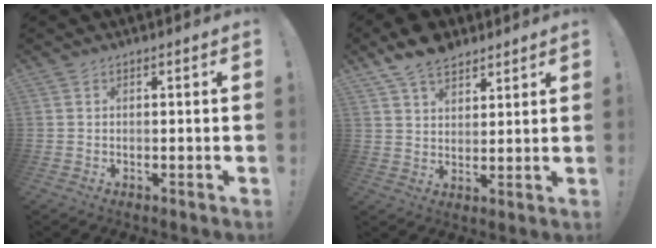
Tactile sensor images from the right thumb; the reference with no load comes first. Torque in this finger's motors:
{"motor_torque": [0.67, 0.70, 0.44, 0.44, 0.01]}